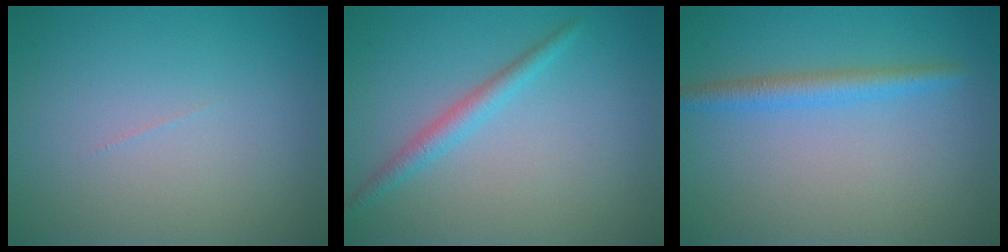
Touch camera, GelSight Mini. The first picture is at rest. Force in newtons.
{"total": 2.0, "press": 1.9, "slide": 0.1}
{"total": 2.4, "press": 2.4, "slide": 0.2}